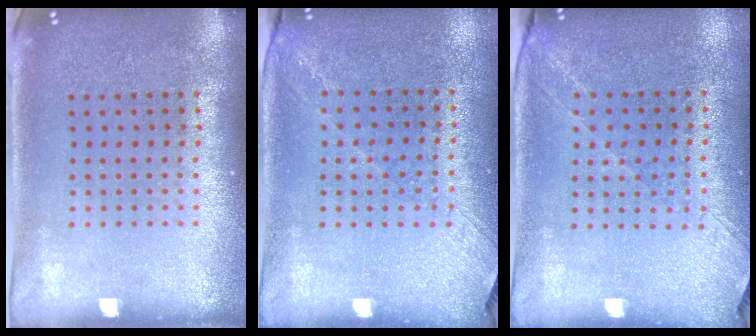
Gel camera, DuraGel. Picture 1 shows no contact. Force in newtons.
{"total": 1.3, "press": 1.0, "slide": 0.8}
{"total": 1.2, "press": 1.1, "slide": 0.6}